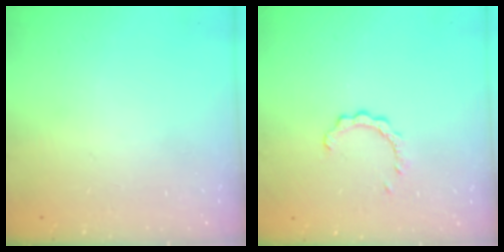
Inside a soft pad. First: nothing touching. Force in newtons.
{"total": 2.9, "press": 2.9, "slide": 0.3}